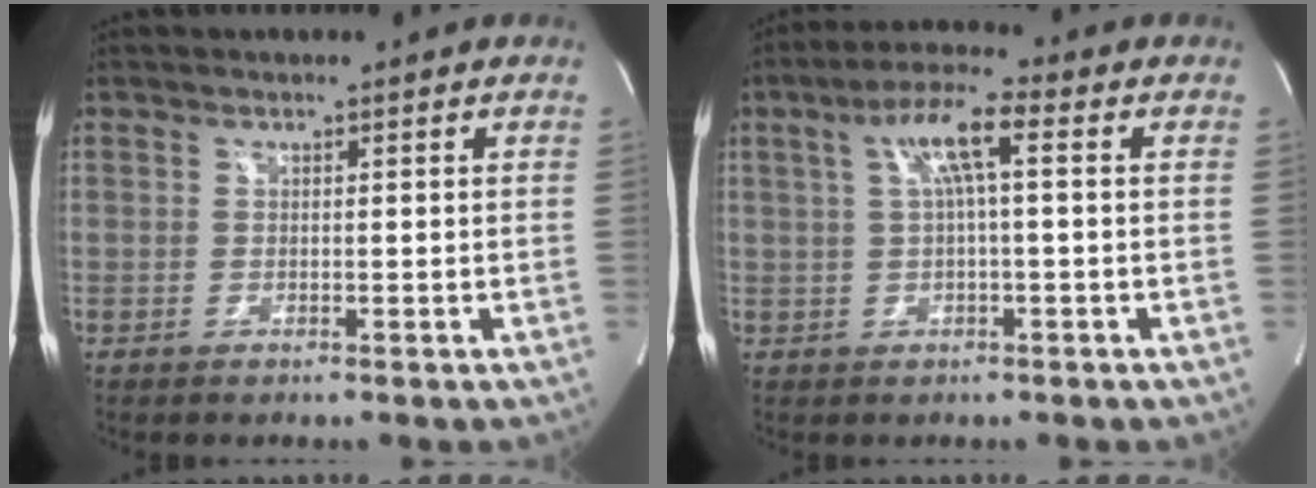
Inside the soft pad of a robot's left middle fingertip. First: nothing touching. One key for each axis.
{"total": 7.1, "fx": 1.8, "fy": 0.7, "fz": 6.8, "tx": -0.129, "ty": 0.024, "tz": 0.033}